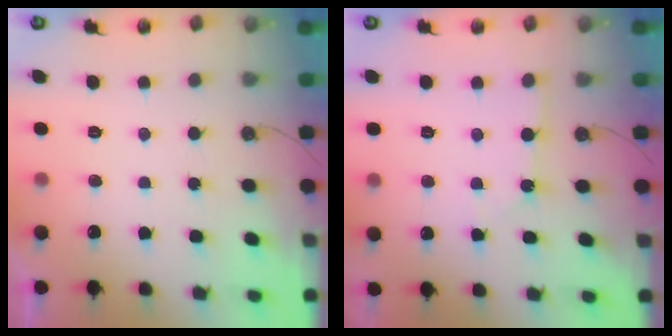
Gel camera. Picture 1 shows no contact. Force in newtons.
{"total": 2.3, "press": 2.3, "slide": 0.2}